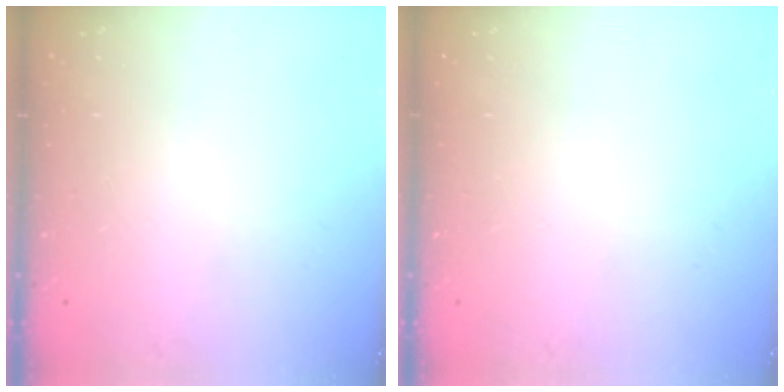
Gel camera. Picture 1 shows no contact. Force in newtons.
{"total": 0.0}